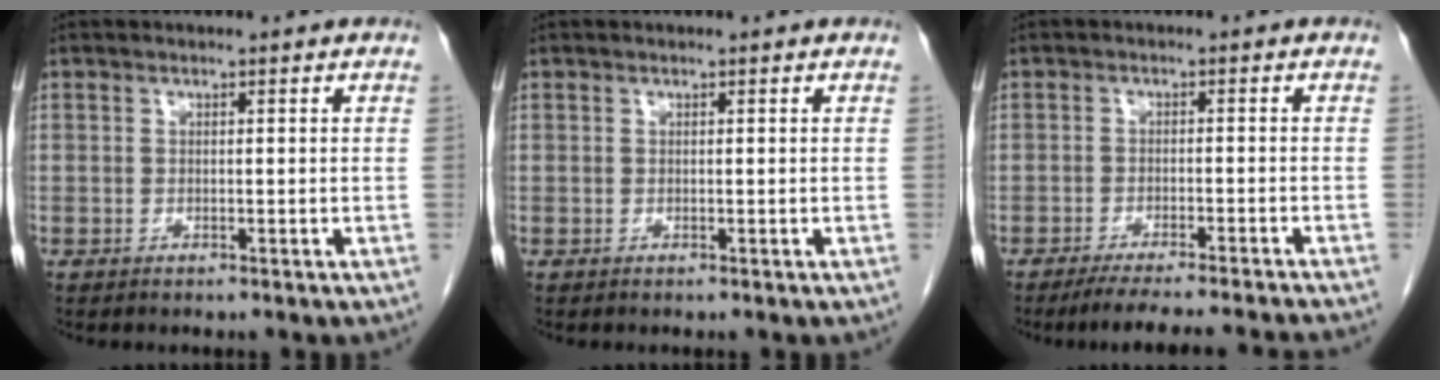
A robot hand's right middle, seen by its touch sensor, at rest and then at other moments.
{"total": 0.0}
{"total": 12.8, "force": [-11.7, -0.4, 5.2], "torque": [-0.060, -0.021, -0.159]}